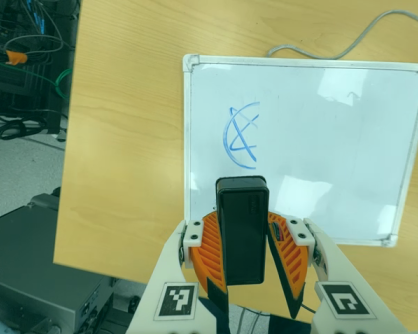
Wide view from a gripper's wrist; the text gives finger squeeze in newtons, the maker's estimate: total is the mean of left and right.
{"total": 6.8, "left": 7.2, "right": 6.3}